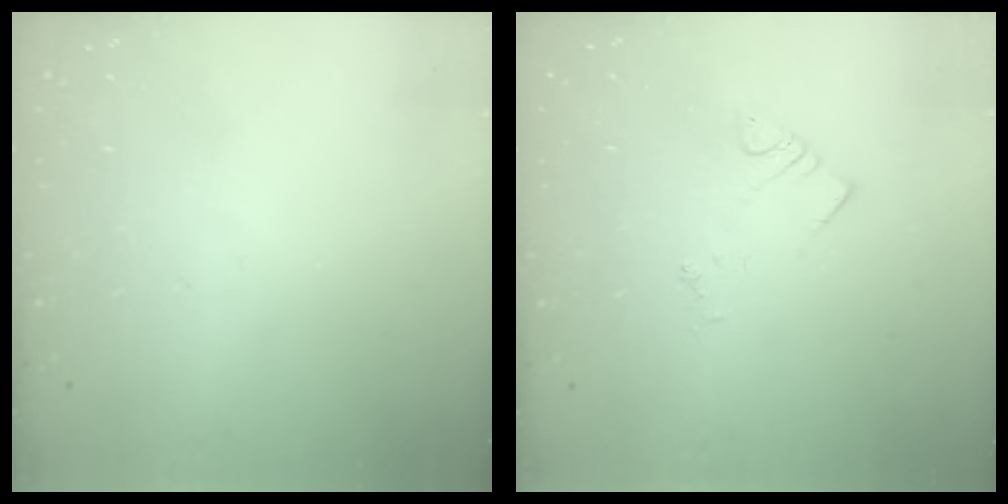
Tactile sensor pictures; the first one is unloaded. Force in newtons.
{"total": 3.2, "press": 3.1, "slide": 0.5}